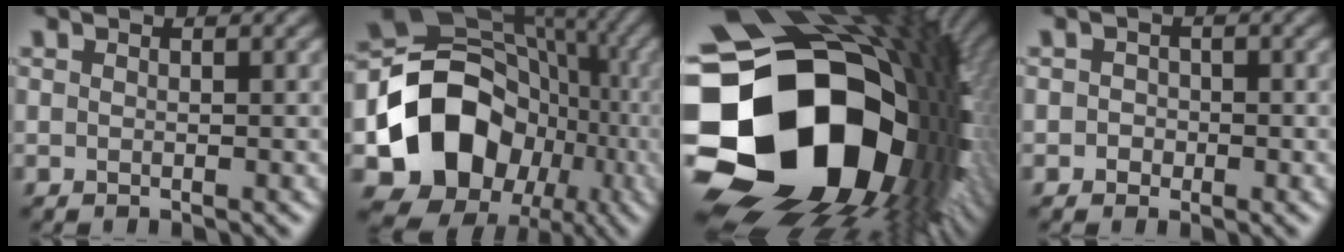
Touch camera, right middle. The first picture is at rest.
{"total": 13.2, "force": [-3.7, 11.0, 6.3], "torque": [-0.110, -0.002, -0.070]}
{"total": 23.1, "force": [-2.7, 17.5, 14.8], "torque": [-0.319, -0.054, -0.023]}
{"total": 1.3, "force": [-0.3, 1.2, 0.3], "torque": [0.011, -0.001, -0.011]}